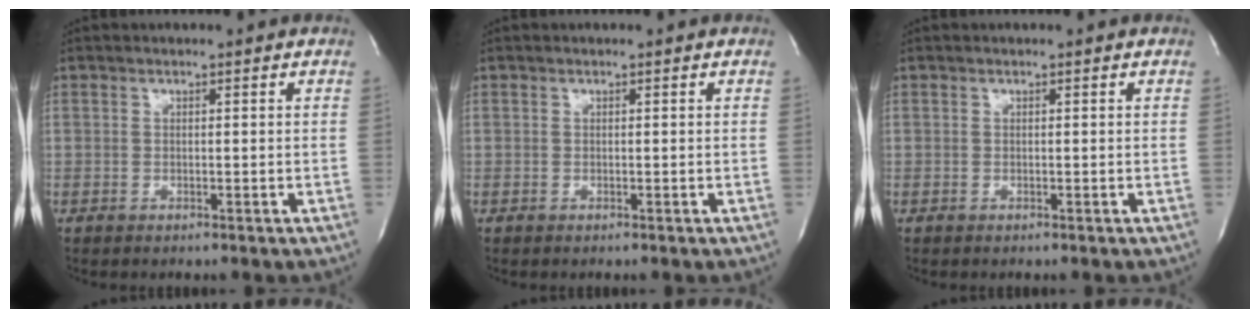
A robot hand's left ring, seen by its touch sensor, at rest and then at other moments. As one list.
[{"total": 0.0}, {"total": 0.0}]